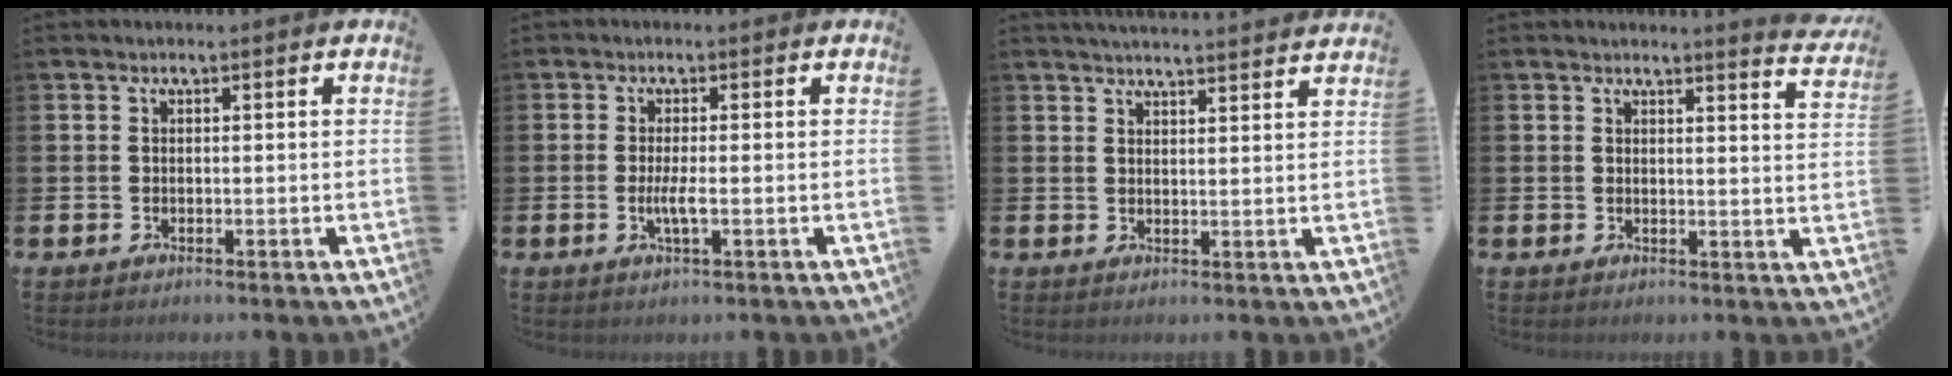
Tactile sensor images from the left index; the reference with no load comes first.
{"total": 2.3, "force": [-0.4, 0.3, 2.3], "torque": [-0.050, 0.001, -0.006]}
{"total": 3.7, "force": [3.7, -0.5, 0.1], "torque": [-0.007, -0.024, 0.066]}
{"total": 3.2, "force": [3.1, -0.3, 0.4], "torque": [0.004, -0.029, 0.052]}